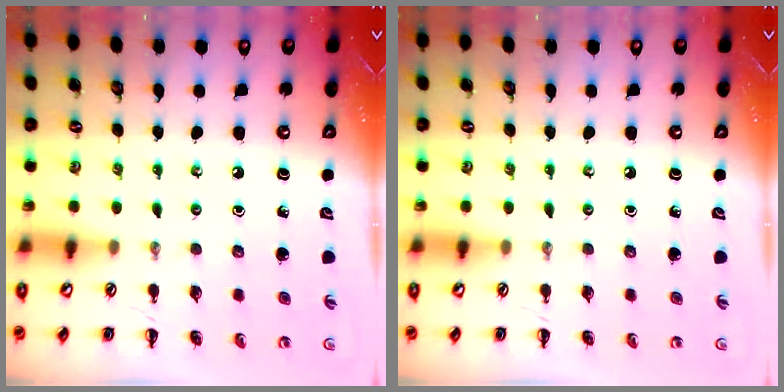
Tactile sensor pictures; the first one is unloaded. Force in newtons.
{"total": 0.0}